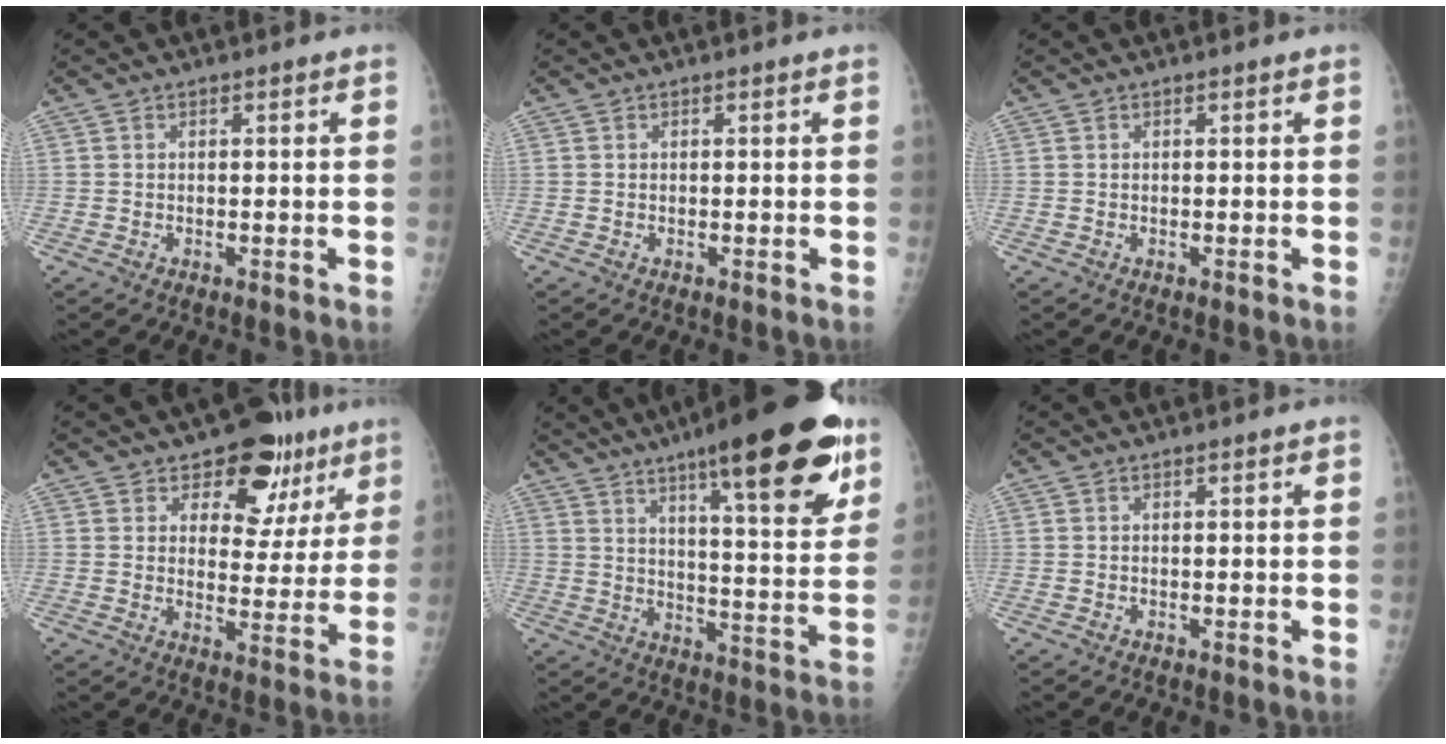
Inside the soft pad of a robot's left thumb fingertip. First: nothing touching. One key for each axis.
{"total": 0.0}
{"total": 0.0}
{"total": 12.5, "fx": 7.5, "fy": 7.8, "fz": 6.4, "tx": -0.024, "ty": -0.029, "tz": 0.103}
{"total": 23.7, "fx": 14.0, "fy": 5.2, "fz": 18.4, "tx": -0.240, "ty": -0.051, "tz": 0.204}
{"total": 0.0}